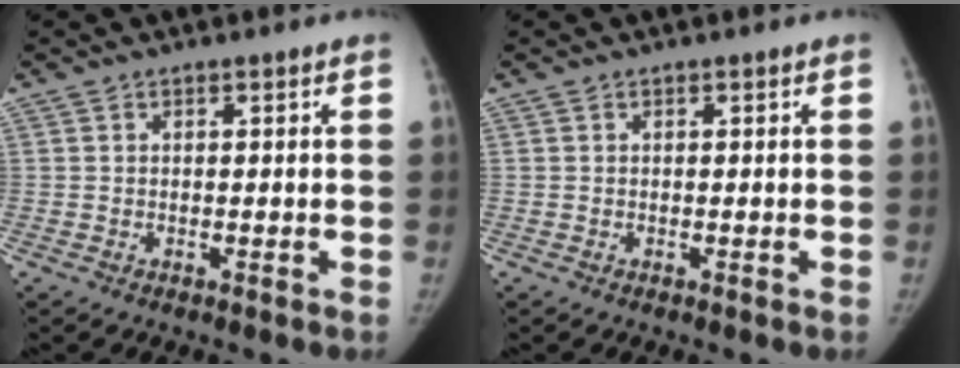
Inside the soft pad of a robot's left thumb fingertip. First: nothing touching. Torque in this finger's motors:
{"motor_torque": [-0.22, -0.22, 0.17, 0.12, 0.00]}